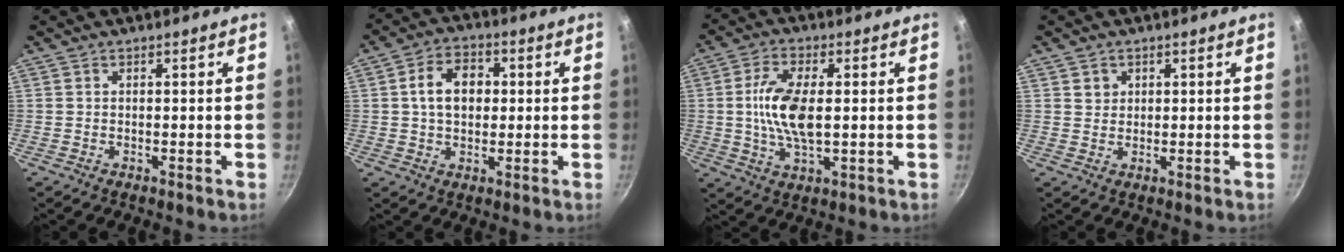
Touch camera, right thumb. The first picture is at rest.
{"total": 8.5, "force": [1.0, 6.2, 5.8], "torque": [-0.076, 0.014, 0.010]}
{"total": 10.5, "force": [0.6, 4.8, 9.3], "torque": [-0.183, 0.004, 0.009]}
{"total": 2.0, "force": [0.8, 1.8, 0.4], "torque": [0.005, 0.004, 0.013]}